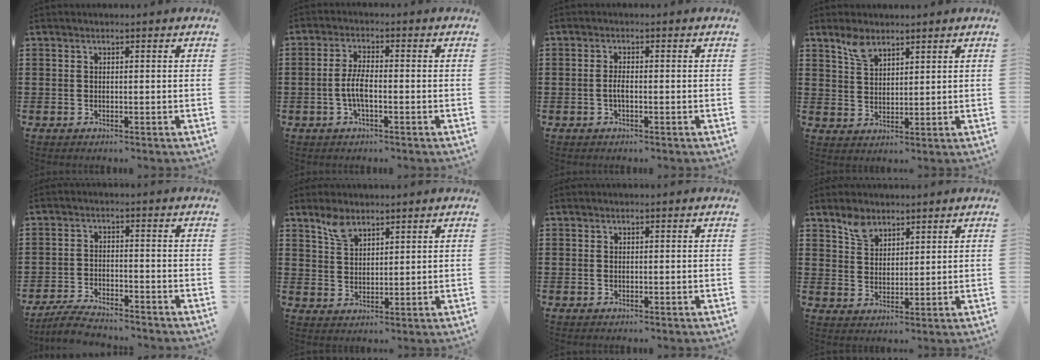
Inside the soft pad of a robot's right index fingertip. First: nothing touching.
{"total": 4.3, "force": [-1.0, 1.3, 4.0], "torque": [-0.093, -0.004, -0.026]}
{"total": 1.9, "force": [-0.4, 0.5, 1.7], "torque": [-0.041, -0.003, -0.011]}
{"total": 4.0, "force": [3.0, 1.8, 2.0], "torque": [-0.048, 0.003, 0.057]}
{"total": 4.2, "force": [-4.1, 0.4, 1.1], "torque": [-0.027, 0.003, -0.083]}
{"total": 4.1, "force": [3.0, 1.9, 2.0], "torque": [-0.048, 0.003, 0.057]}
{"total": 0.0}
{"total": 4.0, "force": [3.1, 2.2, 1.2], "torque": [-0.034, 0.006, 0.060]}